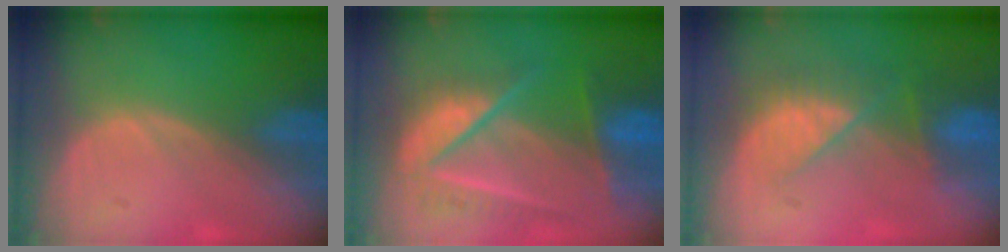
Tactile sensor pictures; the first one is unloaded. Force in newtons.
{"total": 9.5, "press": 8.3, "slide": 4.7}
{"total": 7.5, "press": 6.7, "slide": 3.4}